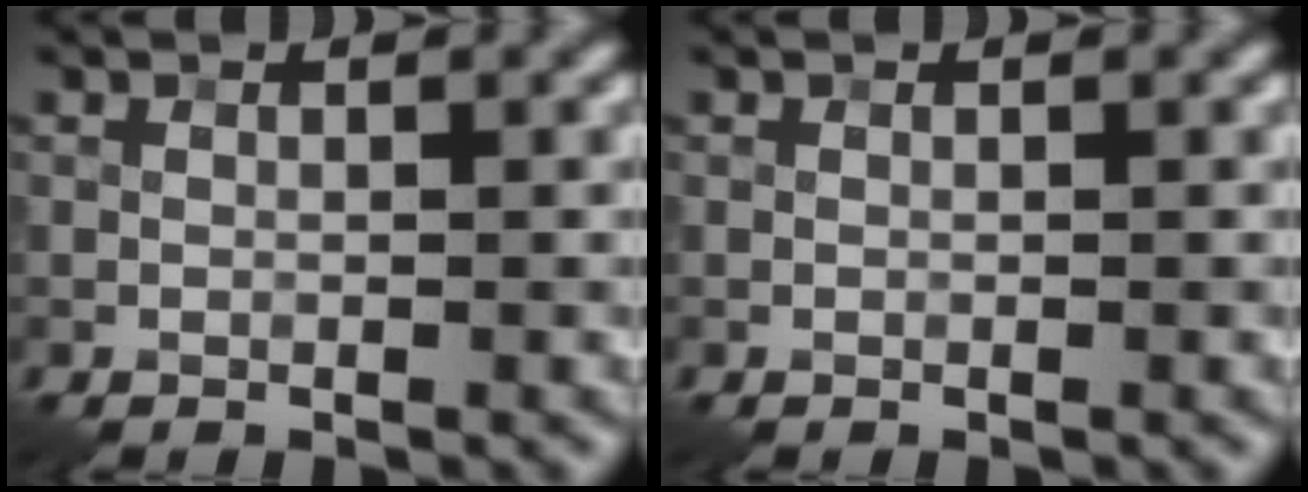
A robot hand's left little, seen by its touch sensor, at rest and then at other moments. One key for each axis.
{"total": 0.0}